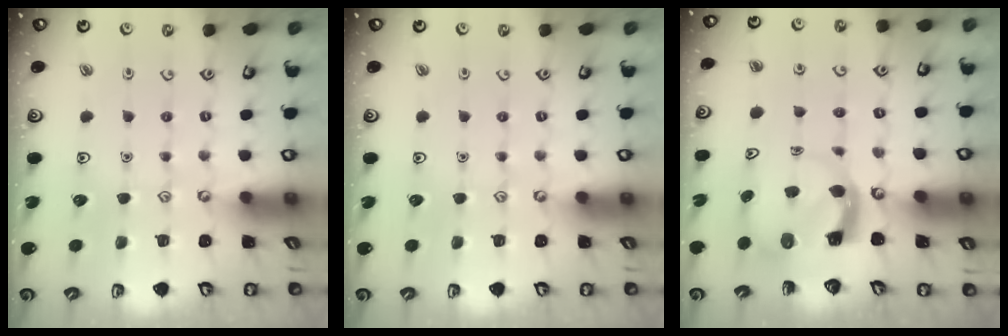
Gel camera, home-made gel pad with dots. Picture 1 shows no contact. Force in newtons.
{"total": 0.0}
{"total": 3.9, "press": 3.8, "slide": 0.6}